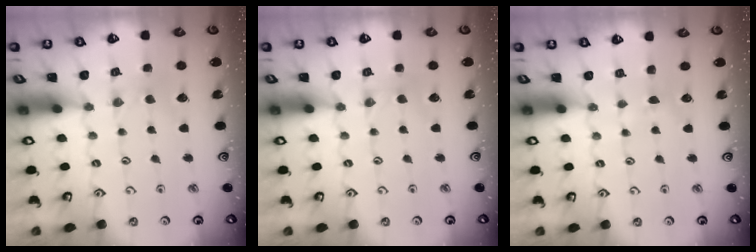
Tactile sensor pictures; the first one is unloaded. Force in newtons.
{"total": 0.7, "press": 0.7, "slide": 0.1}
{"total": 2.2, "press": 2.2, "slide": 0.3}